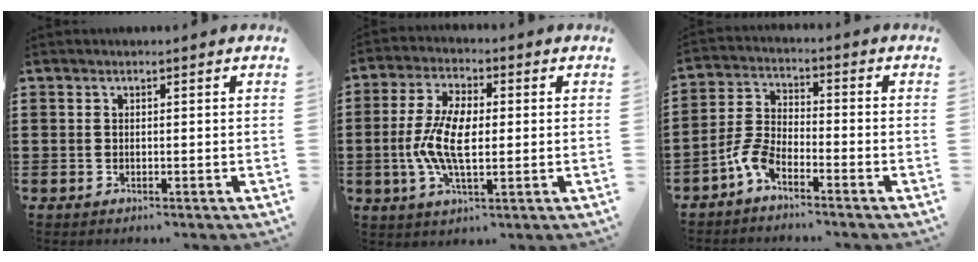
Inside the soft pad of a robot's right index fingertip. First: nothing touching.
{"total": 8.2, "force": [-0.7, 3.5, 7.4], "torque": [-0.167, -0.004, -0.019]}
{"total": 5.0, "force": [-3.9, 1.6, 2.7], "torque": [-0.085, -0.004, -0.082]}